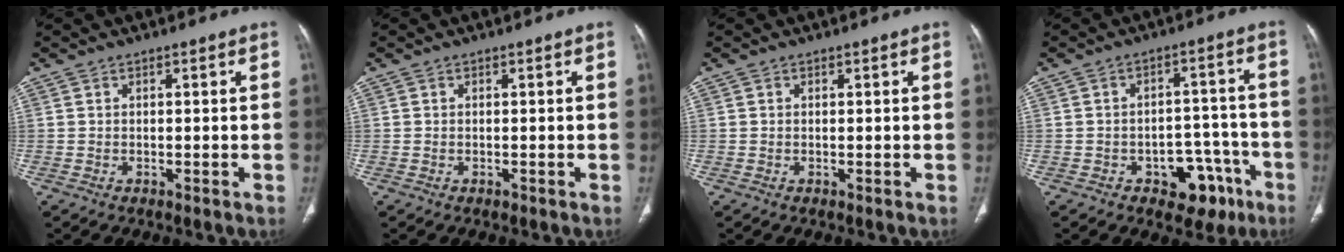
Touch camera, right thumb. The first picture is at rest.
{"total": 0.0}
{"total": 0.0}
{"total": 10.1, "force": [-5.3, 6.4, 5.7], "torque": [-0.038, 0.047, -0.062]}